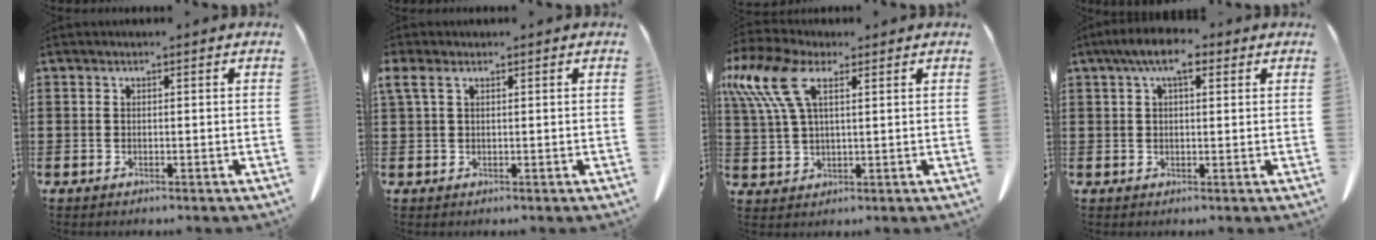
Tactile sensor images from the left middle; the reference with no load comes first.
{"total": 1.9, "force": [0.9, 0.7, 1.5], "torque": [-0.035, 0.006, 0.015]}
{"total": 10.2, "force": [4.7, 4.6, 7.8], "torque": [-0.196, 0.000, 0.080]}
{"total": 6.2, "force": [3.3, 1.9, 4.9], "torque": [-0.094, 0.007, 0.056]}